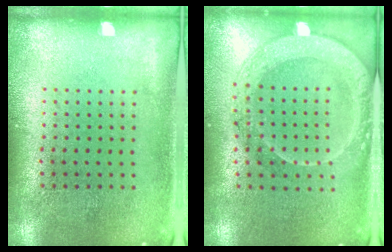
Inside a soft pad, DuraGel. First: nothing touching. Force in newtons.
{"total": 1.9, "press": 1.8, "slide": 0.6}